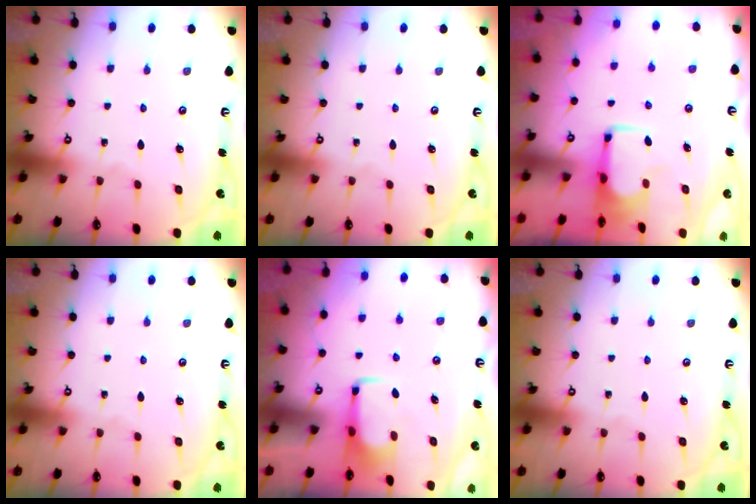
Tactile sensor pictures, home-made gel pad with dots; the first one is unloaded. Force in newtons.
{"total": 0.0}
{"total": 3.5, "press": 3.5, "slide": 0.4}
{"total": 0.0}
{"total": 1.7, "press": 1.6, "slide": 0.5}
{"total": 0.0}